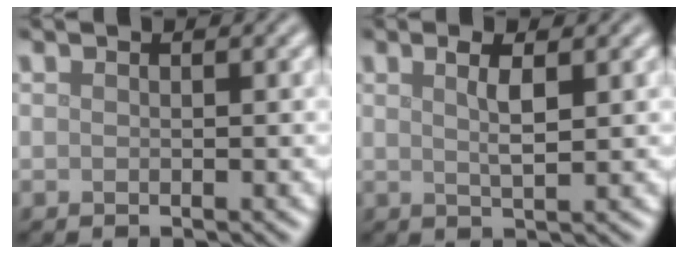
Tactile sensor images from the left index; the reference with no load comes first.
{"total": 2.4, "force": [0.9, 0.6, 2.2], "torque": [-0.035, 0.001, 0.015]}